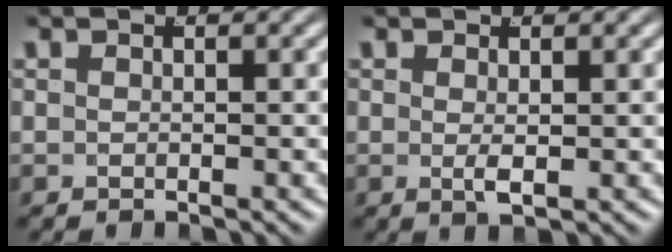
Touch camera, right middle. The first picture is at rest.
{"total": 1.1, "force": [0.1, -0.3, 1.1], "torque": [-0.016, -0.008, 0.007]}